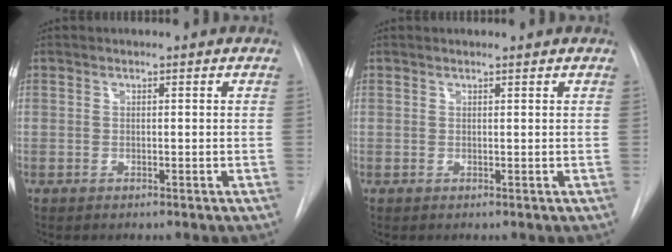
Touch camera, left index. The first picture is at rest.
{"total": 0.7, "force": [0.7, 0.0, 0.2], "torque": [-0.006, 0.005, 0.010]}